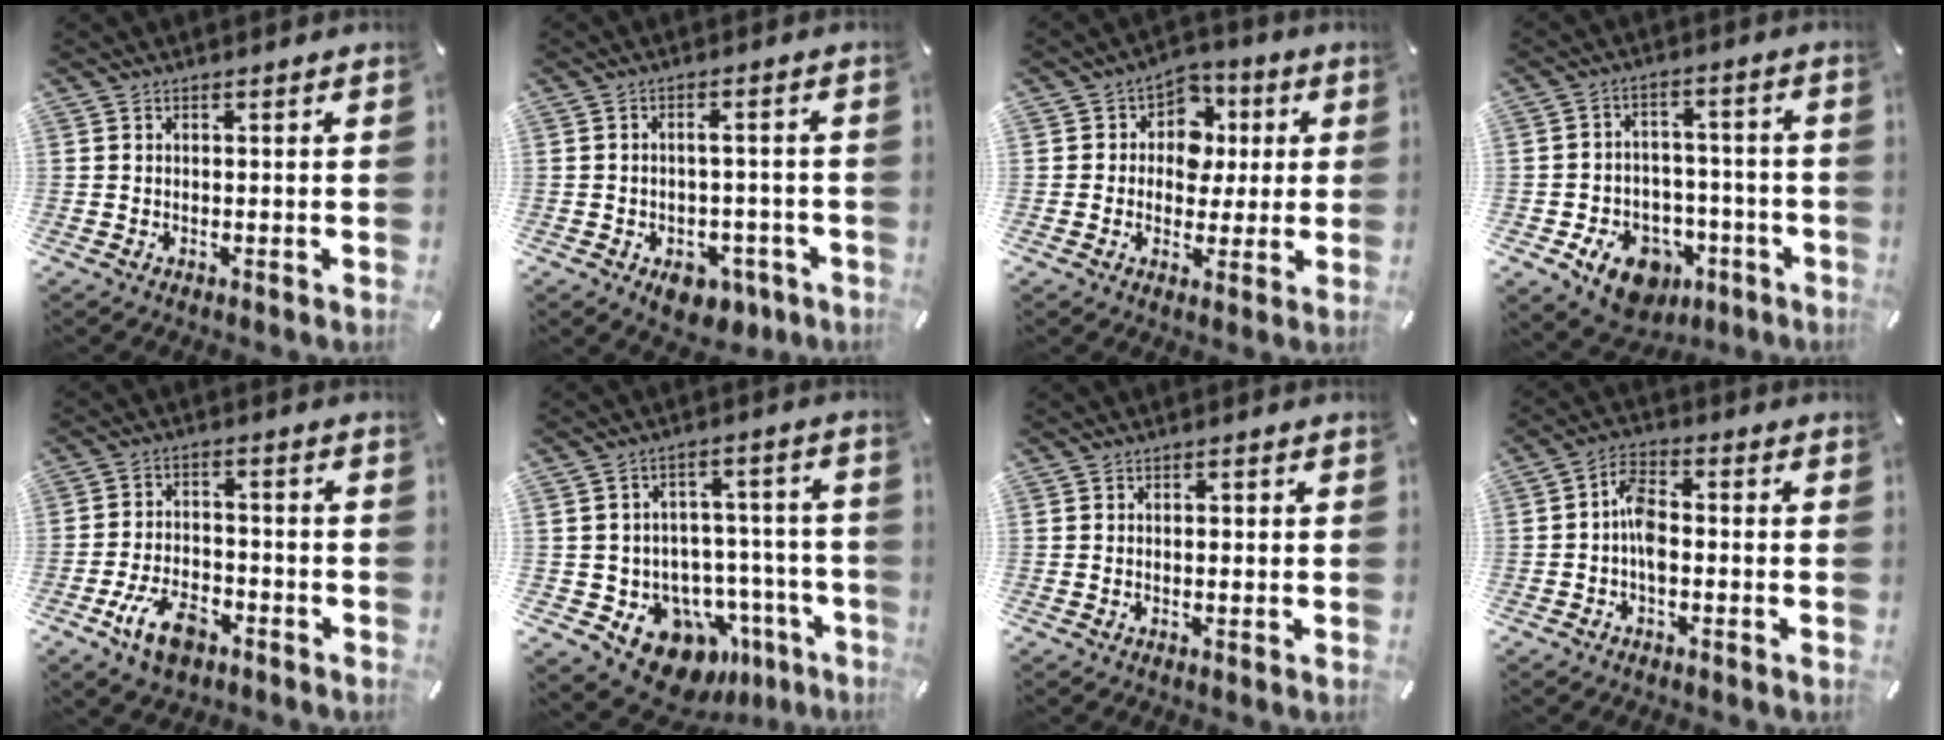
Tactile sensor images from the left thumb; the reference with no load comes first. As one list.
[{"total": 6.8, "force": [-2.7, 4.4, 4.4], "torque": [-0.049, 0.014, -0.041]}, {"total": 8.7, "force": [1.1, 8.0, 3.2], "torque": [-0.047, -0.004, 0.018]}, {"total": 11.1, "force": [-5.9, 8.2, 4.6], "torque": [-0.050, 0.041, -0.094]}, {"total": 10.1, "force": [-5.3, 5.8, 6.4], "torque": [-0.132, 0.021, -0.095]}, {"total": 14.2, "force": [-7.9, 10.0, 6.4], "torque": [-0.070, 0.046, -0.118]}, {"total": 1.3, "force": [-0.3, 0.7, 1.1], "torque": [-0.019, 0.003, -0.007]}, {"total": 6.5, "force": [-1.5, 3.6, 5.2], "torque": [-0.108, 0.009, -0.027]}]